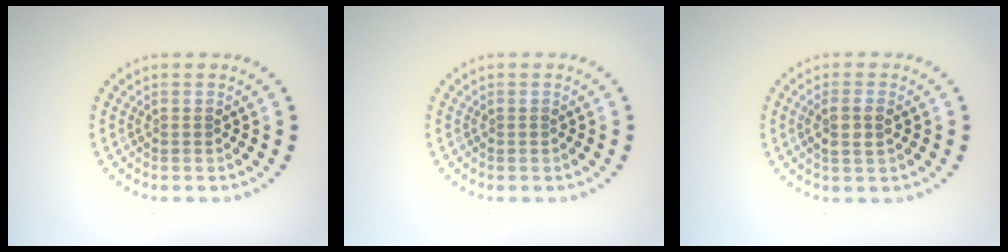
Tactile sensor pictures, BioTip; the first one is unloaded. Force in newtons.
{"total": 0.0}
{"total": 2.0, "press": 1.9, "slide": 0.7}